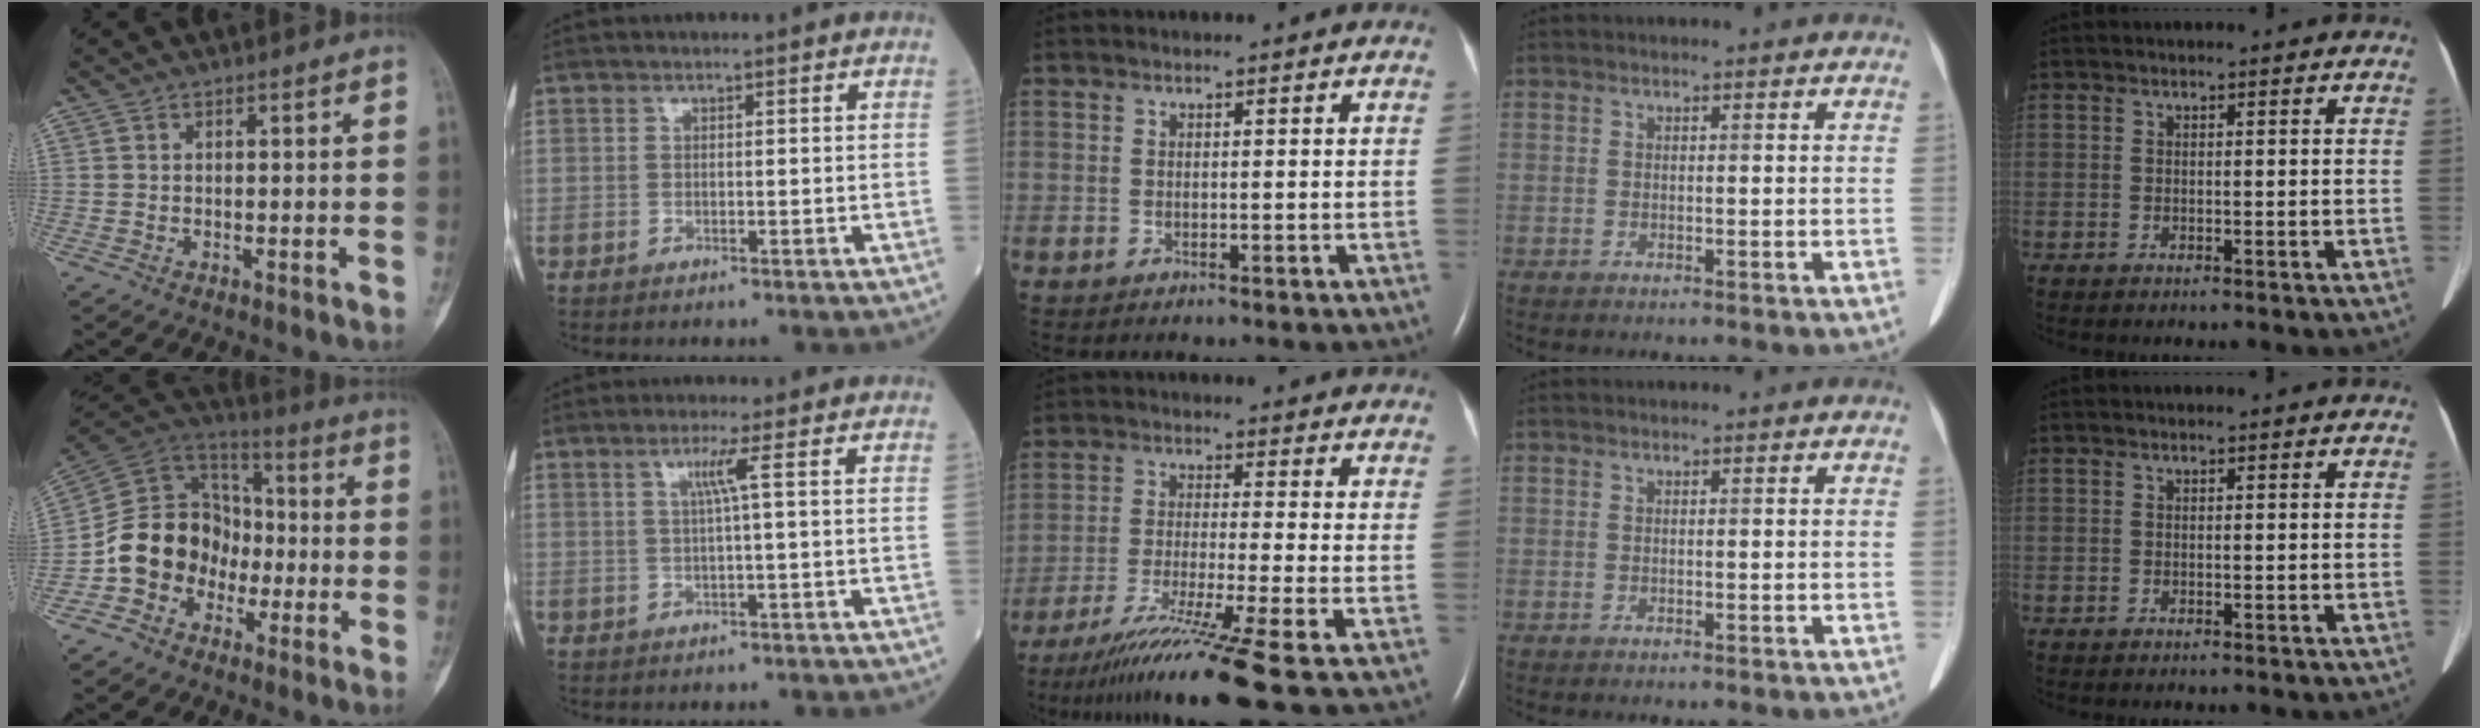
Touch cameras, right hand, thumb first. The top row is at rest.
{"thumb": {"total": 14.3, "force": [-4.7, 12.1, 5.9], "torque": [-0.070, 0.072, -0.094]}, "index": {"total": 2.6, "force": [0.6, -0.9, 2.3], "torque": [-0.049, -0.001, 0.015]}, "middle": {"total": 13.7, "force": [-10.2, -3.2, 8.5], "torque": [-0.150, -0.054, -0.167]}}